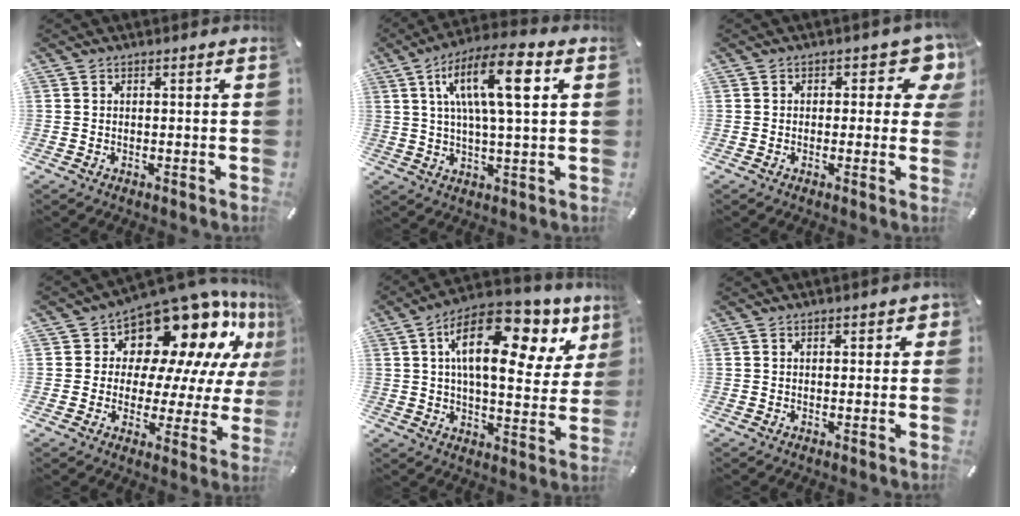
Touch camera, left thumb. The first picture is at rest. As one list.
[{"total": 14.2, "force": [4.7, 3.7, 12.9], "torque": [-0.238, 0.004, 0.074]}, {"total": 6.7, "force": [2.1, 3.8, 5.1], "torque": [-0.051, -0.008, 0.030]}, {"total": 16.3, "force": [12.0, 8.2, 7.5], "torque": [-0.110, -0.112, 0.202]}, {"total": 21.4, "force": [9.2, 9.7, 16.6], "torque": [-0.271, -0.042, 0.145]}, {"total": 1.7, "force": [0.0, 1.1, 1.4], "torque": [-0.018, 0.004, -0.003]}]